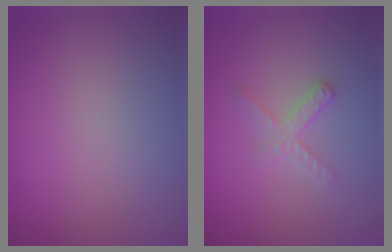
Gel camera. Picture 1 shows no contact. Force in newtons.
{"total": 2.0, "press": 2.0, "slide": 0.2}